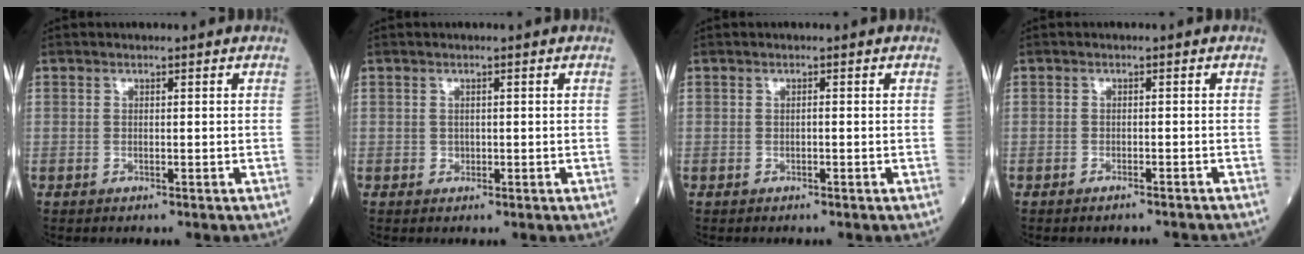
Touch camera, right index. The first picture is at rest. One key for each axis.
{"total": 0.6, "fx": -0.1, "fy": 0.5, "fz": 0.1, "tx": 0.002, "ty": 0.002, "tz": -0.004}
{"total": 0.0}
{"total": 2.9, "fx": -2.8, "fy": 0.2, "fz": 0.8, "tx": -0.010, "ty": -0.003, "tz": -0.036}